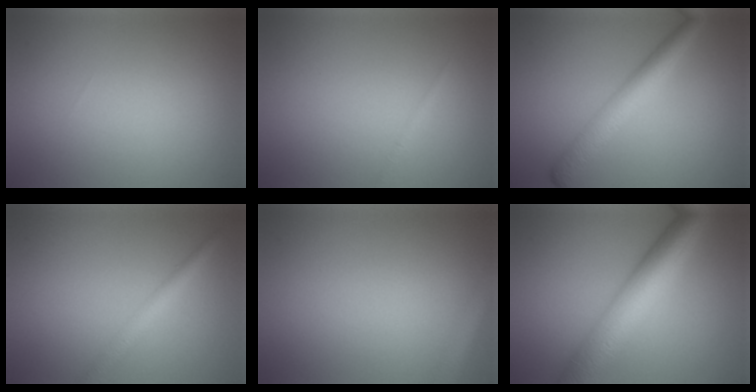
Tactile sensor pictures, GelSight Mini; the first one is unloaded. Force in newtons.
{"total": 0.6, "press": 0.6, "slide": 0.1}
{"total": 4.5, "press": 4.5, "slide": 0.1}
{"total": 2.6, "press": 2.6, "slide": 0.0}
{"total": 2.4, "press": 2.4, "slide": 0.1}
{"total": 9.1, "press": 9.1, "slide": 0.1}